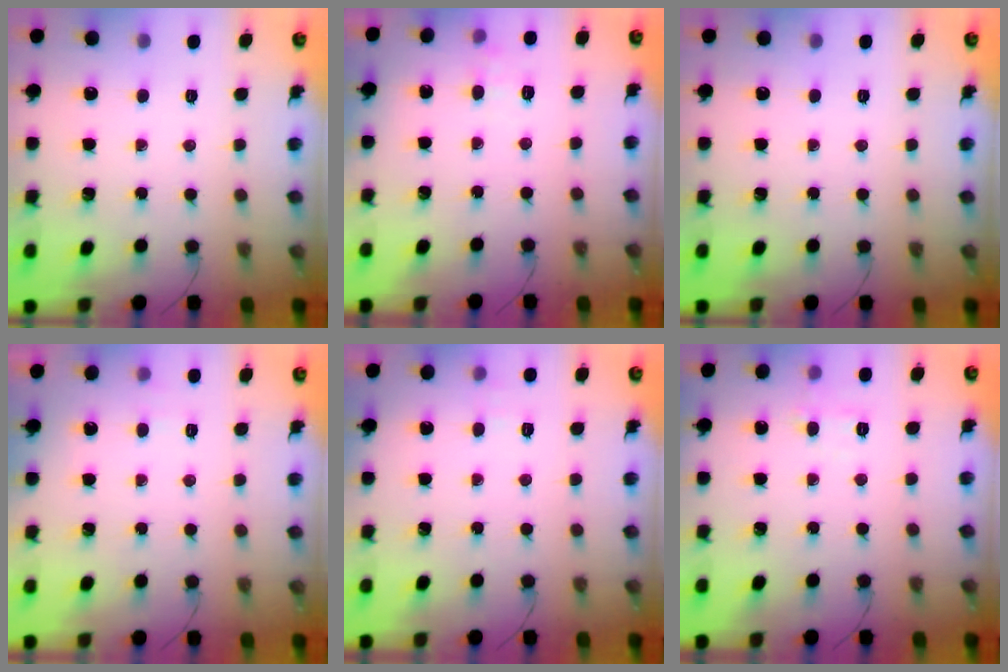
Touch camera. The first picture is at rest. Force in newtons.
{"total": 5.5, "press": 5.2, "slide": 1.9}
{"total": 0.0}
{"total": 3.6, "press": 3.1, "slide": 1.7}
{"total": 5.5, "press": 5.3, "slide": 1.3}
{"total": 4.7, "press": 4.4, "slide": 1.6}